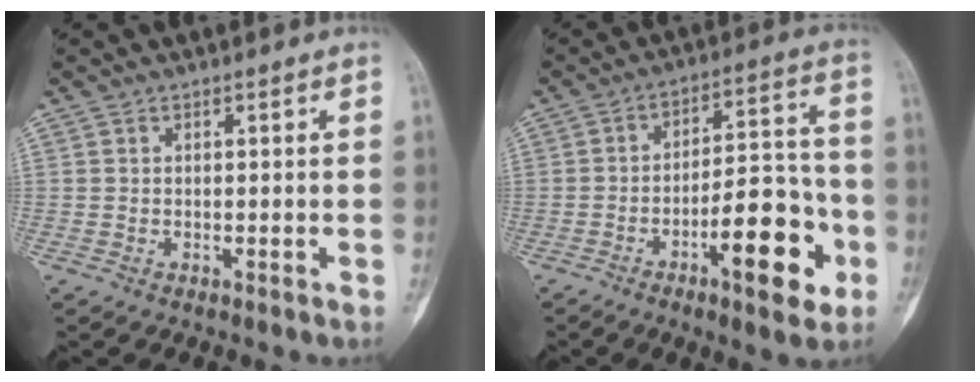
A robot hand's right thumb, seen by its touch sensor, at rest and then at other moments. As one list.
[{"total": 15.7, "force": [-6.4, 5.5, 13.3], "torque": [-0.171, 0.042, -0.092]}]